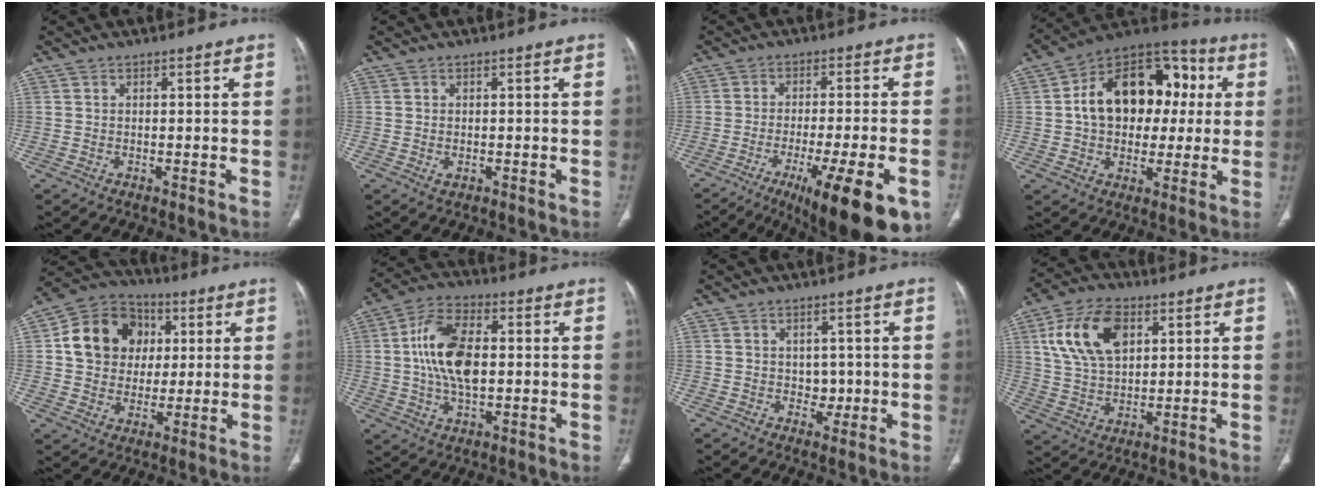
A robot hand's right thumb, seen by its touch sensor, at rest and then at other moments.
{"total": 1.3, "force": [-0.3, 0.8, 0.9], "torque": [-0.015, 0.001, 0.000]}
{"total": 17.7, "force": [-9.0, 3.8, 14.7], "torque": [-0.171, 0.008, -0.129]}
{"total": 21.2, "force": [2.6, 14.6, 15.1], "torque": [-0.197, 0.034, 0.037]}
{"total": 14.9, "force": [3.0, 12.7, 7.2], "torque": [-0.098, 0.009, 0.047]}
{"total": 13.8, "force": [1.0, 7.5, 11.5], "torque": [-0.215, 0.013, 0.017]}
{"total": 2.8, "force": [0.1, 2.3, 1.5], "torque": [-0.003, 0.001, 0.003]}
{"total": 14.2, "force": [5.0, 8.5, 10.2], "torque": [-0.179, -0.005, 0.098]}